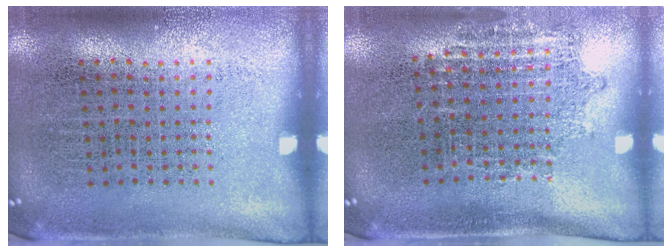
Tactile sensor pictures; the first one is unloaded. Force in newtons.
{"total": 1.0, "press": 0.9, "slide": 0.4}